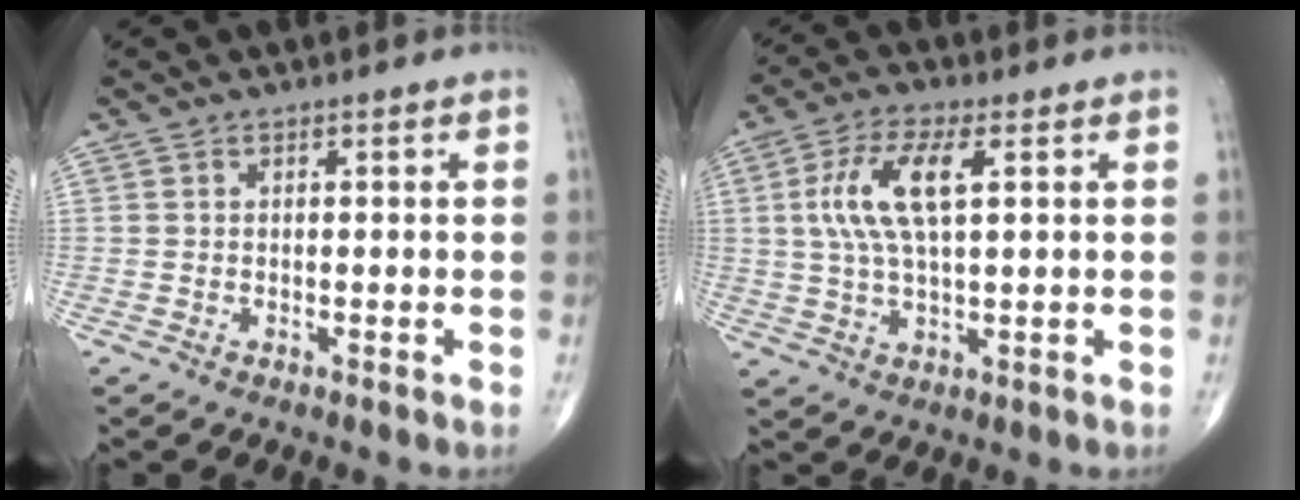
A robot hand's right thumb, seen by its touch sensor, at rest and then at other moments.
{"total": 10.7, "force": [2.5, 4.0, 9.6], "torque": [-0.205, 0.006, 0.049]}